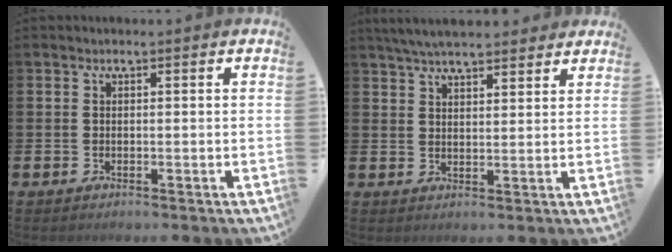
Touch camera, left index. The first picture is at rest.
{"total": 5.2, "force": [4.9, 1.0, 1.5], "torque": [-0.039, -0.013, 0.090]}